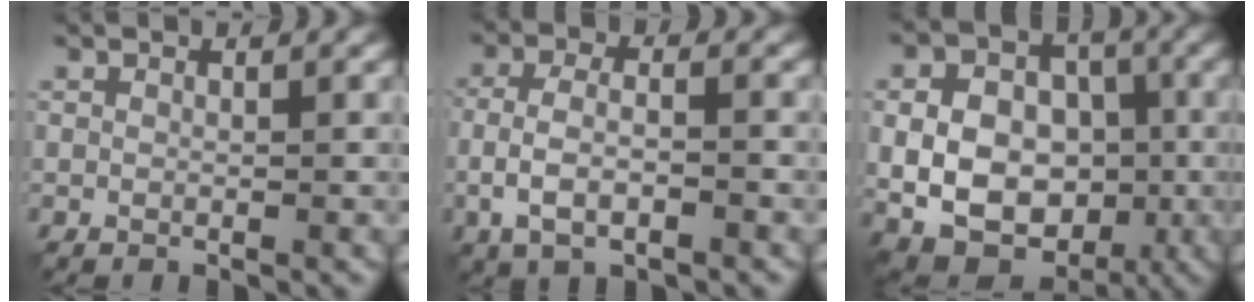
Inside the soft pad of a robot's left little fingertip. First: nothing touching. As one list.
[{"total": 4.5, "force": [-1.7, 2.0, 3.7], "torque": [-0.076, 0.001, -0.037]}, {"total": 11.7, "force": [-1.8, 9.1, 7.1], "torque": [-0.108, 0.002, -0.039]}]